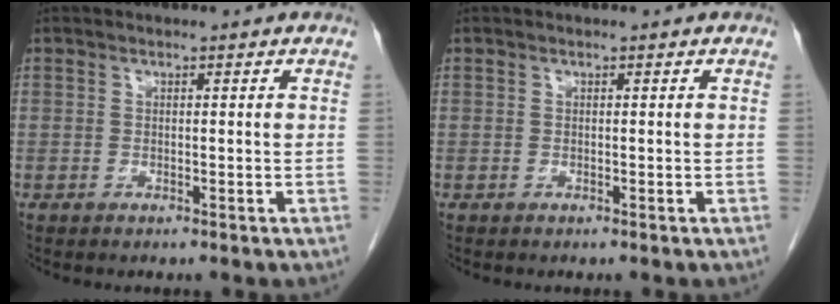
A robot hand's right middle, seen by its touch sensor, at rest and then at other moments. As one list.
[{"total": 0.0}]